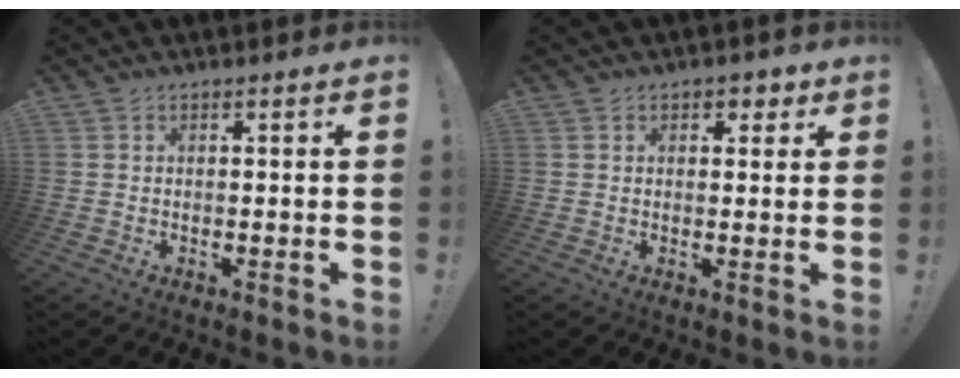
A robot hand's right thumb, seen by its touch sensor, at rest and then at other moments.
{"total": 2.7, "force": [1.3, 2.1, 1.2], "torque": [0.000, -0.004, 0.019]}